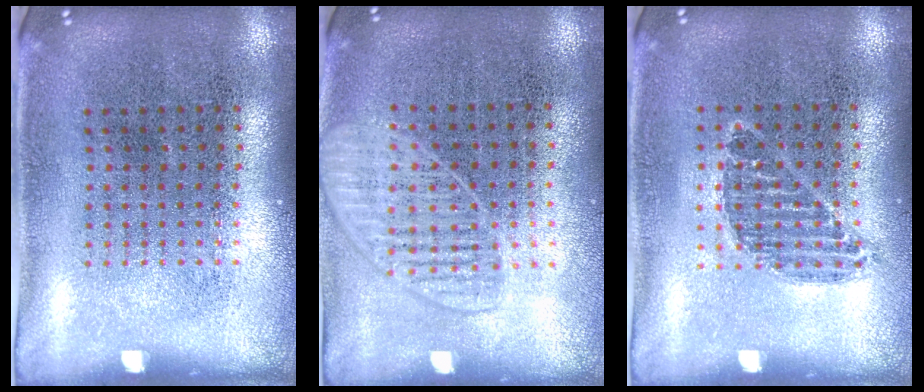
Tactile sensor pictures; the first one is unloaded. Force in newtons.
{"total": 1.3, "press": 1.2, "slide": 0.5}
{"total": 0.8, "press": 0.7, "slide": 0.4}